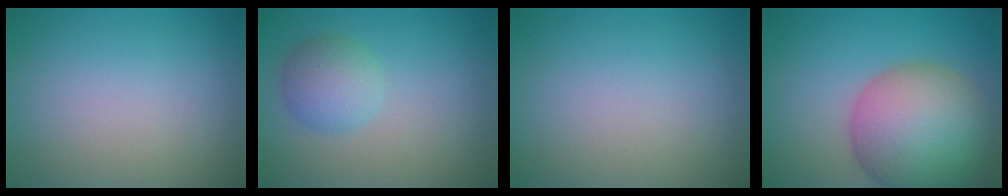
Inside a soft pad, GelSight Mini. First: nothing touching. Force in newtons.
{"total": 3.2, "press": 3.2, "slide": 0.1}
{"total": 0.0}
{"total": 11.6, "press": 11.6, "slide": 0.6}